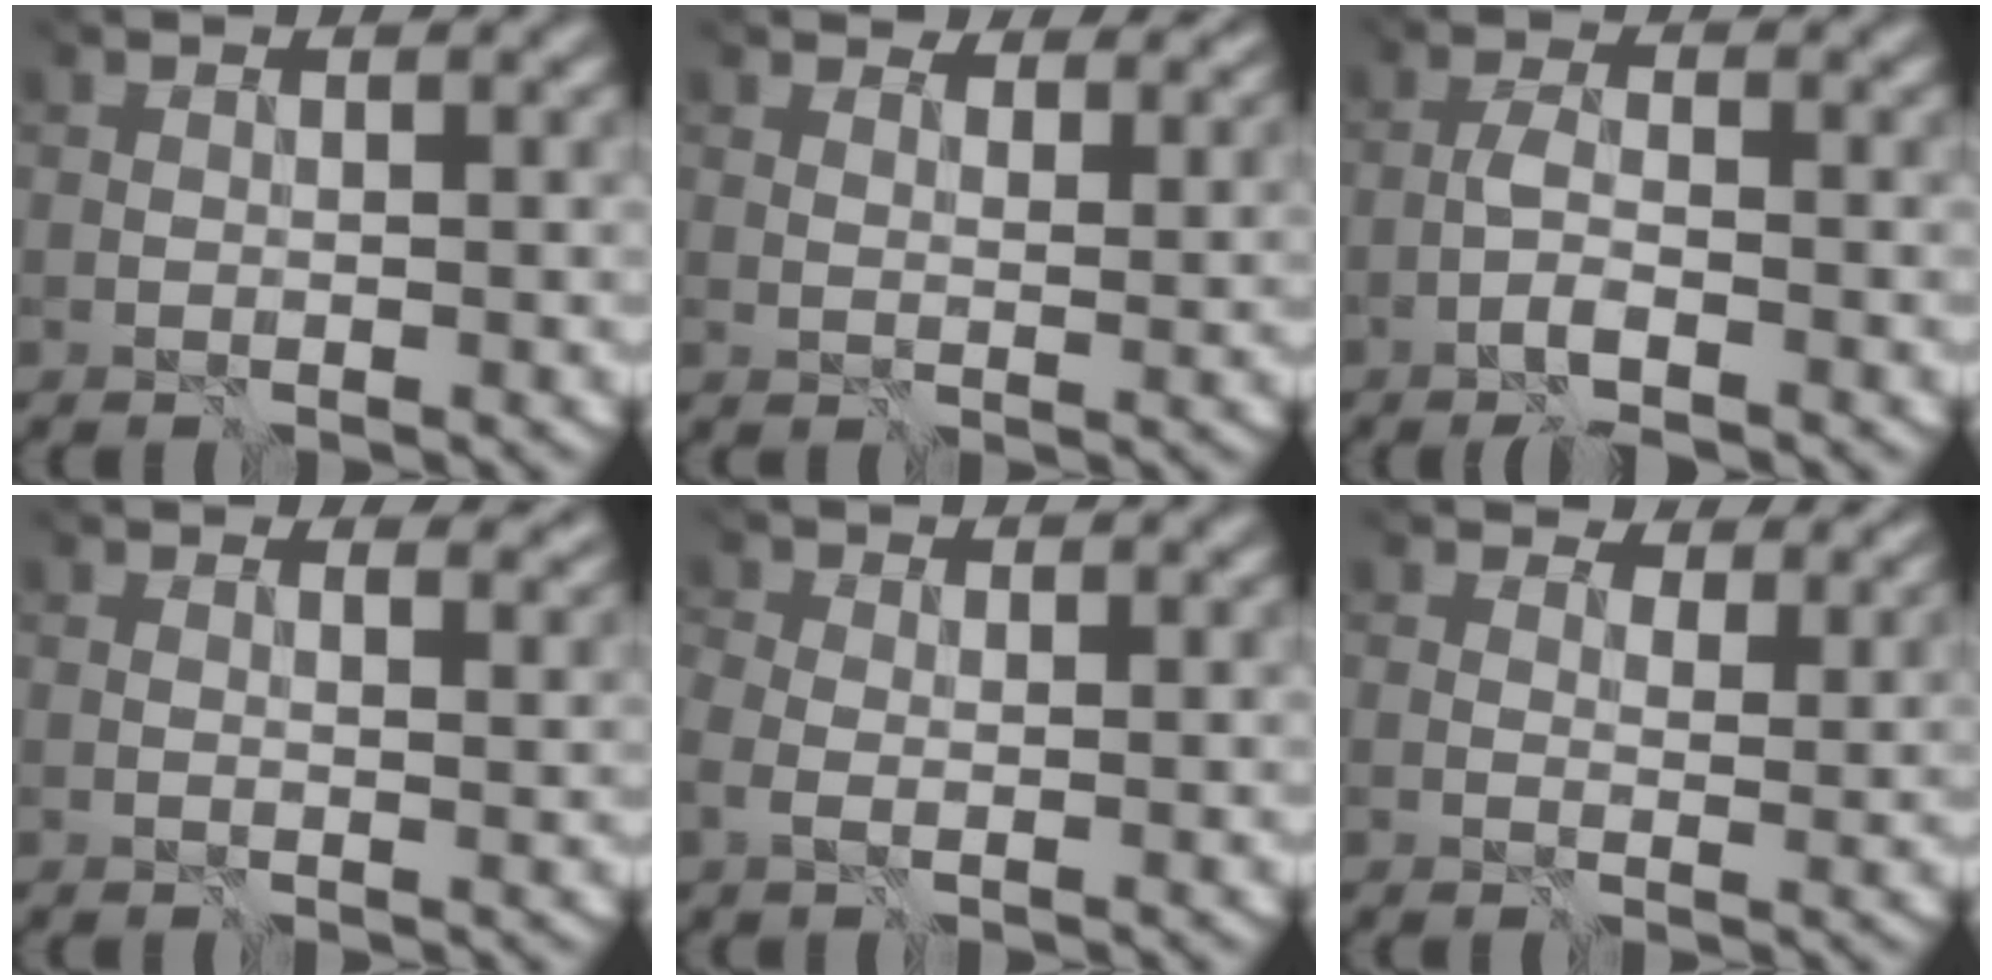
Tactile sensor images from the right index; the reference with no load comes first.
{"total": 5.5, "force": [4.8, 1.6, 2.2], "torque": [-0.039, 0.001, 0.077]}
{"total": 4.9, "force": [-4.4, -0.3, 2.2], "torque": [-0.048, 0.002, -0.062]}
{"total": 2.6, "force": [2.1, 0.6, 1.3], "torque": [-0.018, 0.007, 0.031]}
{"total": 1.7, "force": [-0.8, 1.1, 1.1], "torque": [-0.033, 0.010, -0.008]}
{"total": 4.4, "force": [3.4, 1.8, 2.2], "torque": [-0.030, 0.002, 0.056]}